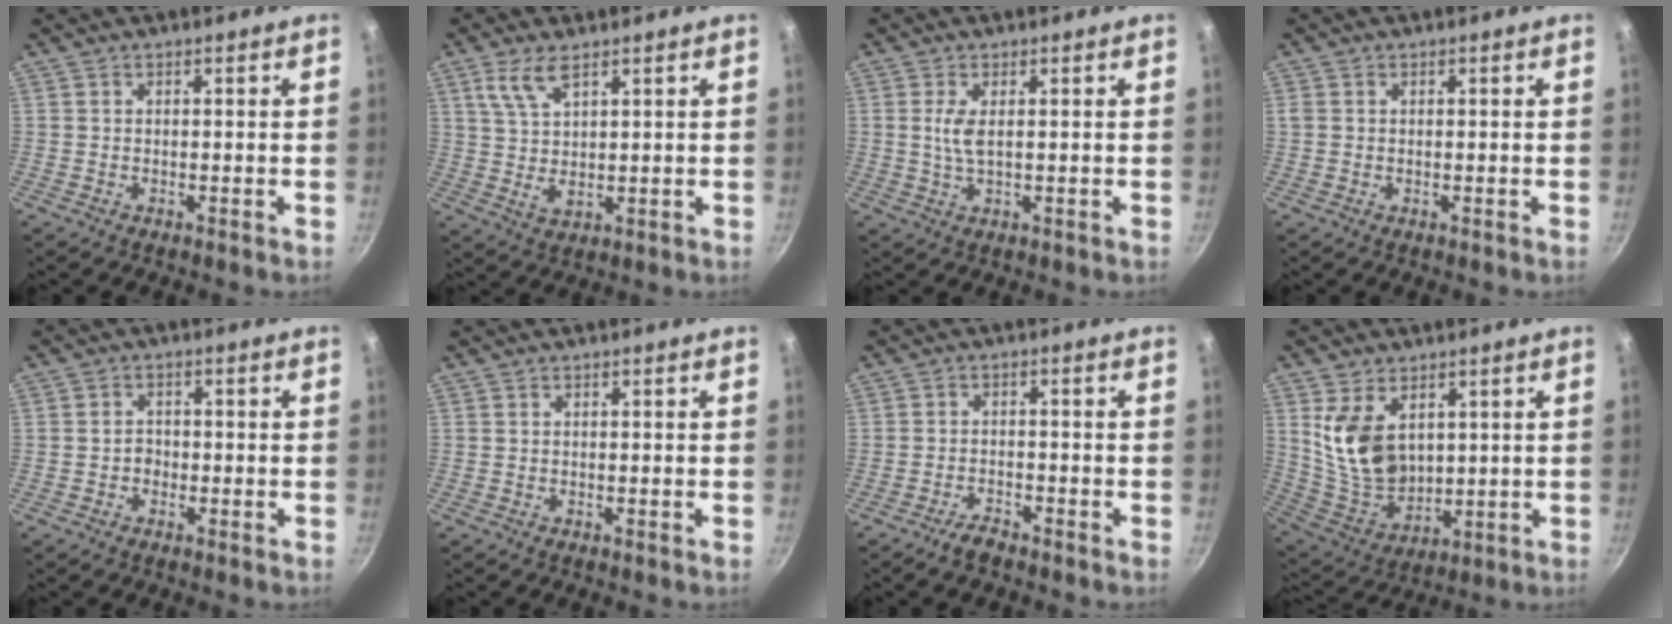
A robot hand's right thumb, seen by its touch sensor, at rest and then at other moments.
{"total": 6.9, "force": [3.8, 2.9, 5.0], "torque": [-0.090, -0.021, 0.080]}
{"total": 3.3, "force": [0.6, 1.2, 3.0], "torque": [-0.066, -0.003, 0.013]}
{"total": 1.2, "force": [0.3, 1.1, 0.5], "torque": [-0.011, 0.003, 0.005]}
{"total": 2.1, "force": [-0.7, 1.8, 0.8], "torque": [0.001, 0.010, -0.014]}
{"total": 0.0}
{"total": 2.9, "force": [-2.5, 0.8, 1.3], "torque": [-0.022, 0.021, -0.045]}
{"total": 12.8, "force": [4.2, 8.4, 8.7], "torque": [-0.140, -0.042, 0.099]}